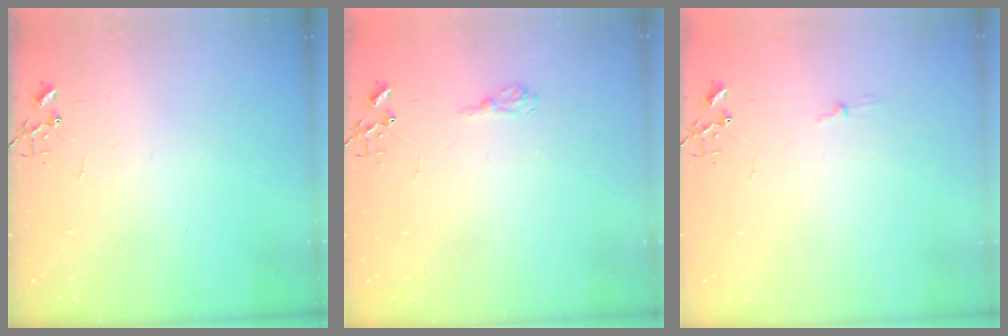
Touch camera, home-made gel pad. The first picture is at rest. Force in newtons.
{"total": 8.0, "press": 7.9, "slide": 1.0}
{"total": 2.9, "press": 2.9, "slide": 0.4}